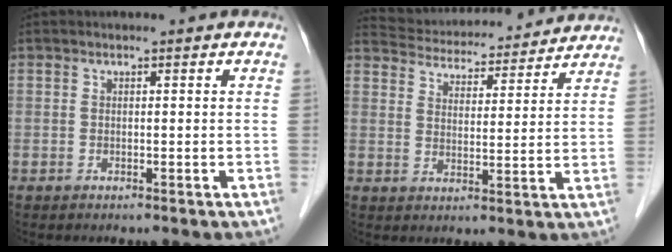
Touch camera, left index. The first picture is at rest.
{"total": 17.8, "force": [17.0, 3.5, 4.2], "torque": [-0.068, 0.023, 0.233]}